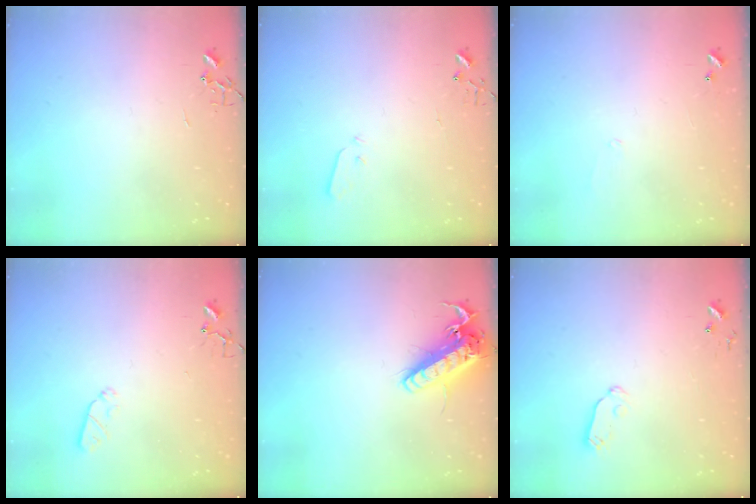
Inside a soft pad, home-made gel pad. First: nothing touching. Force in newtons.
{"total": 3.4, "press": 3.3, "slide": 0.7}
{"total": 5.6, "press": 5.6, "slide": 0.4}
{"total": 4.2, "press": 4.1, "slide": 1.0}
{"total": 16.4, "press": 16.1, "slide": 3.2}
{"total": 5.6, "press": 5.6, "slide": 0.3}